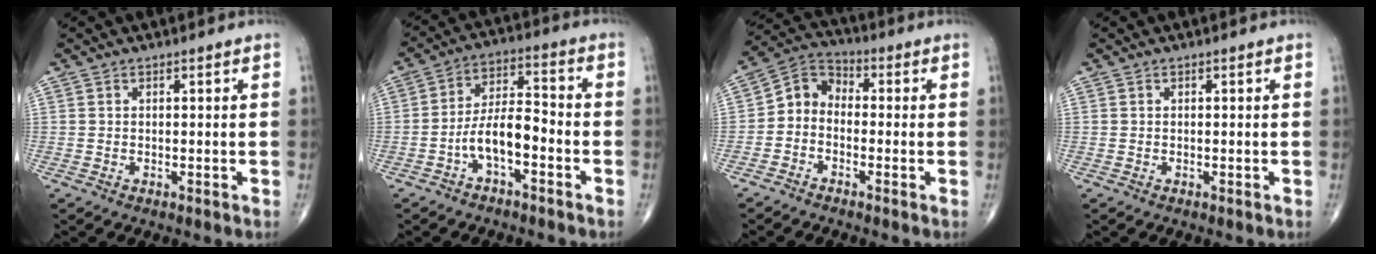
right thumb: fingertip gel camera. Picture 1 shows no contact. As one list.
[{"total": 8.6, "force": [-3.5, 3.6, 7.0], "torque": [-0.124, 0.044, -0.067]}, {"total": 6.3, "force": [-1.6, 5.0, 3.6], "torque": [-0.048, 0.033, -0.053]}, {"total": 0.0}]